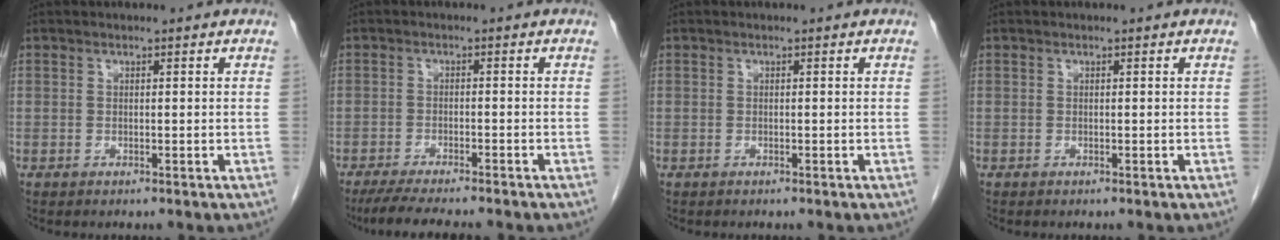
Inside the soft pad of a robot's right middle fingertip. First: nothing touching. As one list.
[{"total": 8.6, "force": [-7.3, 0.6, 4.4], "torque": [-0.061, -0.017, -0.115]}, {"total": 0.0}, {"total": 0.0}]